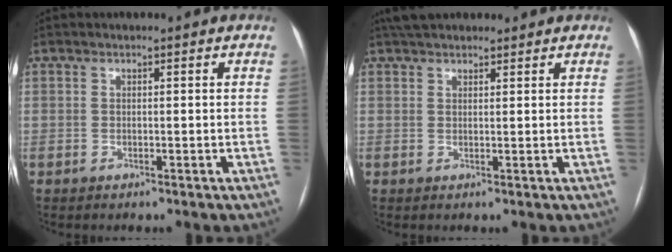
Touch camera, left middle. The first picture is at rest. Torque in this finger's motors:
{"motor_torque": [0.27, -0.27, 0.01, 0.02]}